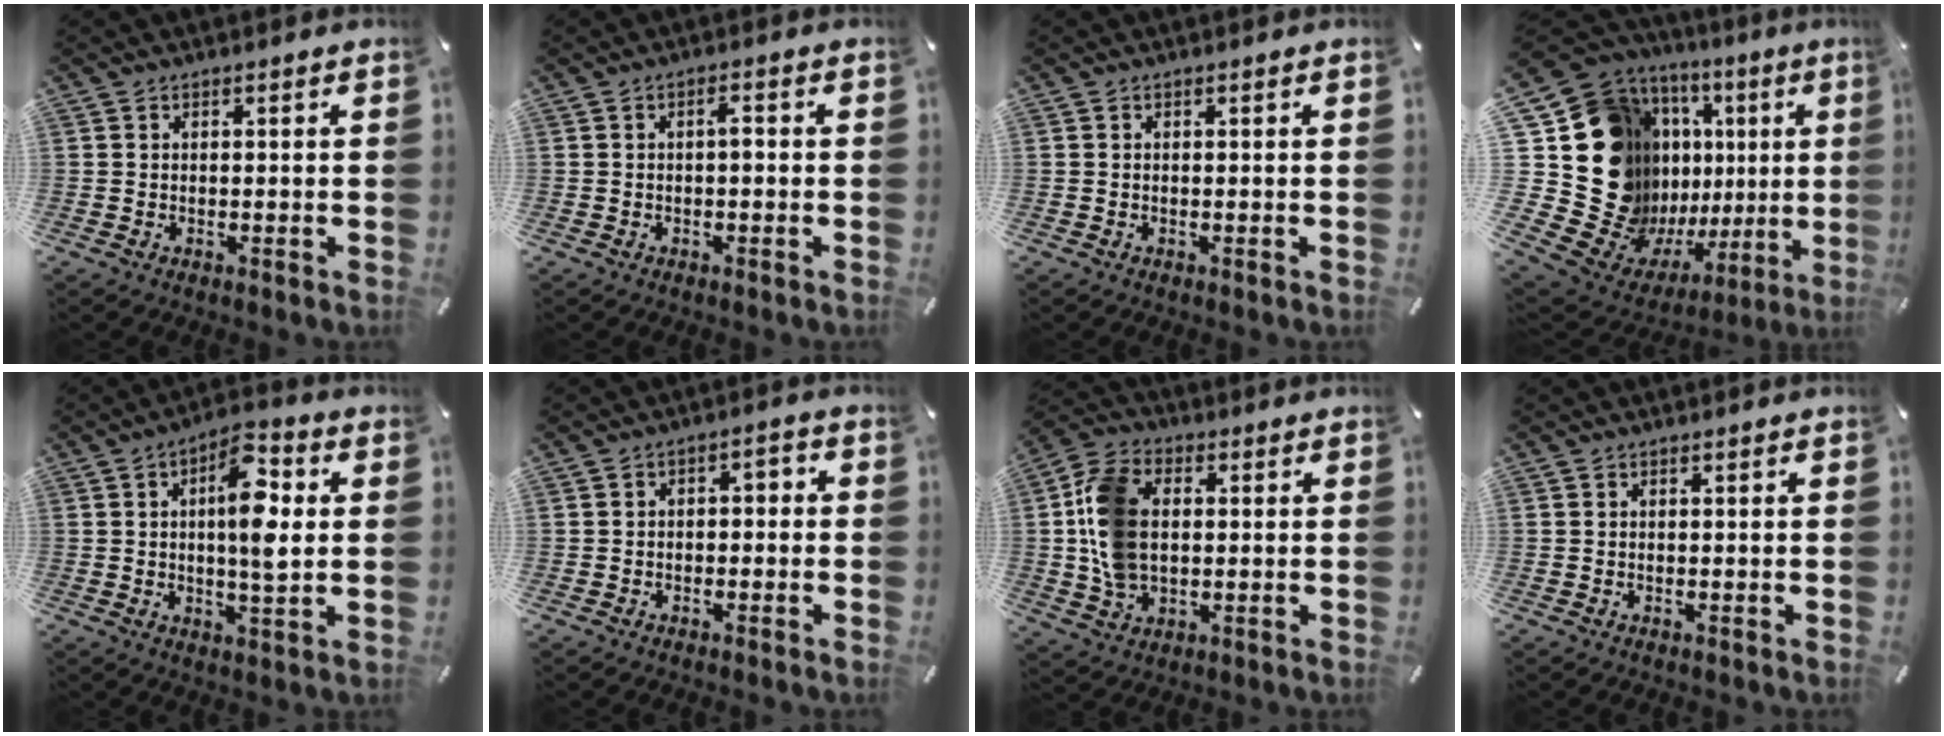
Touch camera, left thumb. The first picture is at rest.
{"total": 2.2, "force": [-0.2, 0.9, 2.0], "torque": [-0.040, 0.008, -0.007]}
{"total": 0.0}
{"total": 27.3, "force": [3.7, 19.8, 18.5], "torque": [-0.287, -0.091, 0.135]}
{"total": 11.6, "force": [2.2, 4.2, 10.6], "torque": [-0.163, -0.009, 0.029]}
{"total": 2.9, "force": [-2.0, 1.6, 1.3], "torque": [-0.023, 0.016, -0.042]}
{"total": 12.9, "force": [0.6, 9.3, 8.9], "torque": [-0.203, 0.014, 0.016]}
{"total": 0.0}